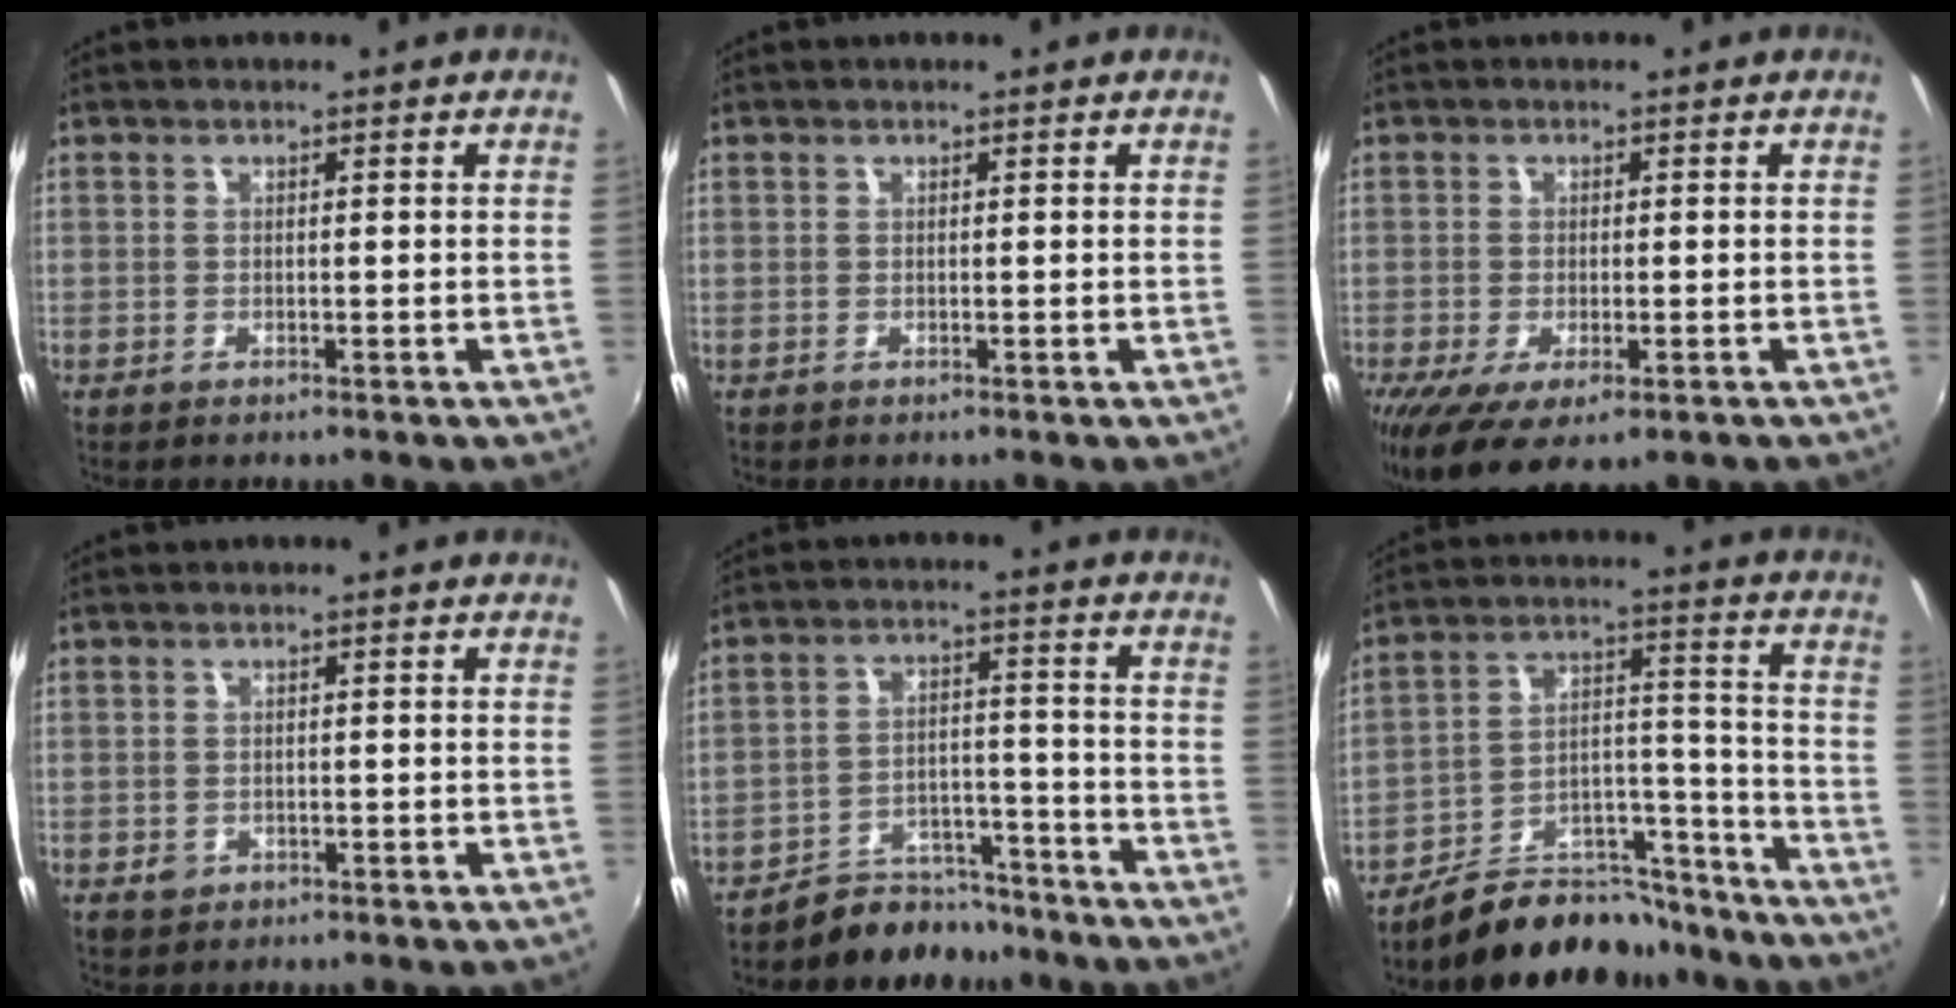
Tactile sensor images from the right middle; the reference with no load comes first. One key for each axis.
{"total": 0.0}
{"total": 9.2, "fx": -5.0, "fy": 3.6, "fz": 6.8, "tx": -0.138, "ty": -0.043, "tz": -0.076}
{"total": 1.8, "fx": -0.8, "fy": 1.6, "fz": 0.6, "tx": -0.012, "ty": -0.002, "tz": -0.010}
{"total": 9.1, "fx": -8.2, "fy": 3.8, "fz": 1.1, "tx": -0.026, "ty": 0.029, "tz": -0.120}
{"total": 16.8, "fx": -14.6, "fy": 6.5, "fz": 5.2, "tx": -0.076, "ty": 0.055, "tz": -0.212}